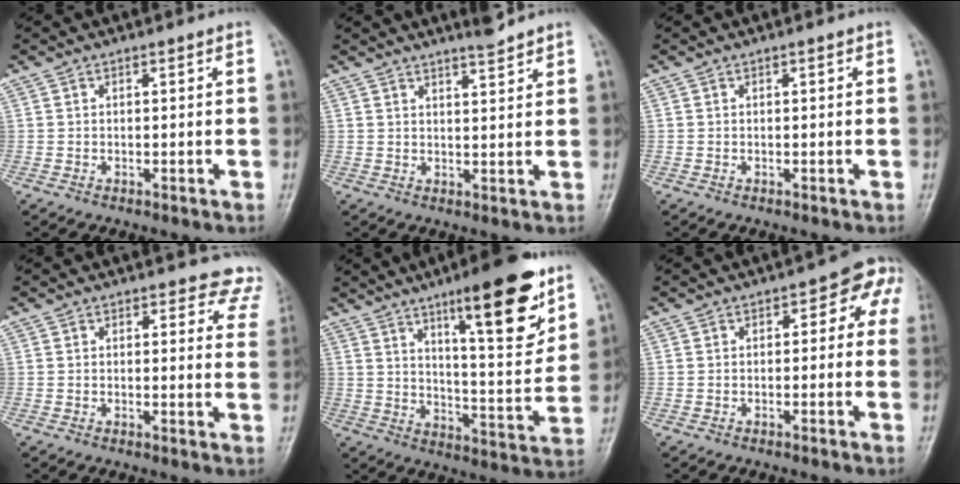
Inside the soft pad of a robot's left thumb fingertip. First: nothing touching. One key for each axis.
{"total": 3.7, "fx": 3.2, "fy": 0.4, "fz": 1.8, "tx": -0.022, "ty": -0.025, "tz": 0.052}
{"total": 0.0}
{"total": 7.2, "fx": 6.4, "fy": 3.2, "fz": 1.2, "tx": 0.038, "ty": -0.028, "tz": 0.038}
{"total": 18.2, "fx": 10.7, "fy": 4.3, "fz": 14.1, "tx": -0.178, "ty": -0.063, "tz": 0.168}
{"total": 5.5, "fx": 0.5, "fy": 3.6, "fz": 4.1, "tx": -0.003, "ty": 0.021, "tz": -0.008}